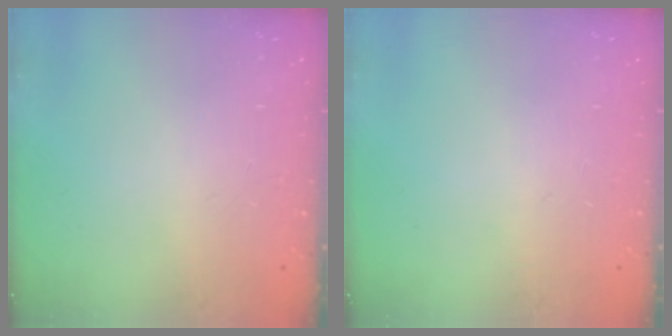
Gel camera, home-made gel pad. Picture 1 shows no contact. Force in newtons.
{"total": 0.0}